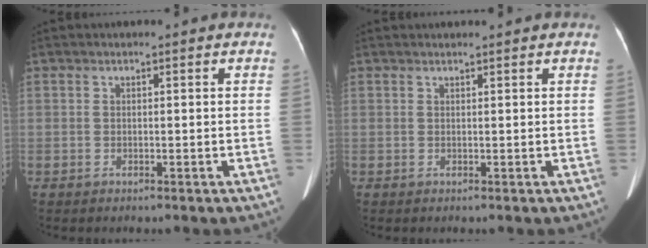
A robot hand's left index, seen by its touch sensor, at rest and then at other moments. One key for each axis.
{"total": 2.3, "fx": 2.3, "fy": 0.0, "fz": 0.6, "tx": -0.008, "ty": 0.020, "tz": 0.031}